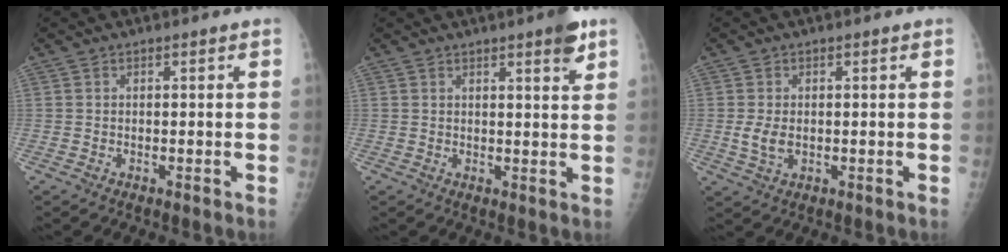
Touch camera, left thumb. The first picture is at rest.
{"total": 4.6, "force": [2.8, 0.7, 3.5], "torque": [-0.040, -0.014, 0.033]}
{"total": 3.6, "force": [-0.2, 2.3, 2.8], "torque": [-0.057, -0.006, -0.001]}